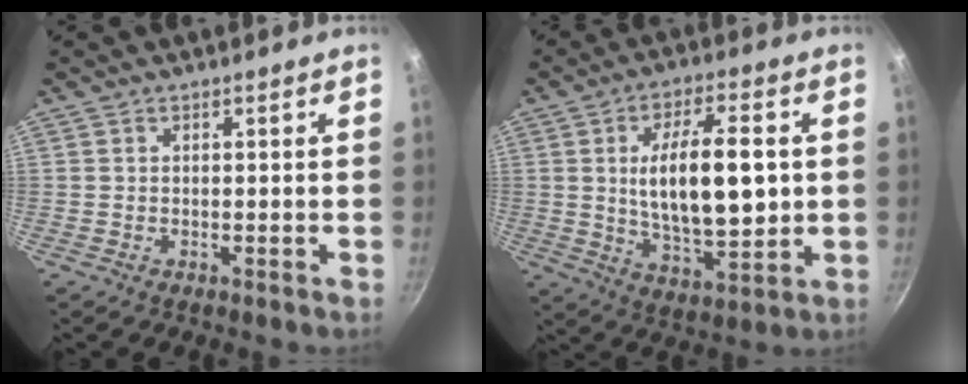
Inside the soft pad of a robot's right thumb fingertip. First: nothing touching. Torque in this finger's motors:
{"motor_torque": [-0.52, 1.61, 0.66, 0.55, 0.28]}